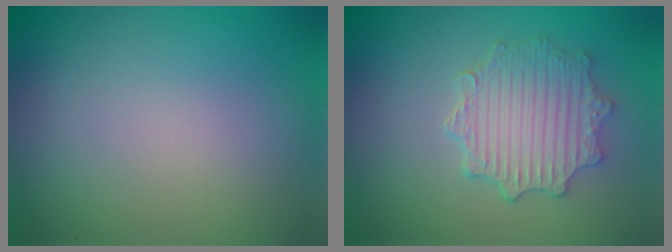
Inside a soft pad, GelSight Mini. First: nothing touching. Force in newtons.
{"total": 4.5, "press": 3.8, "slide": 2.4}